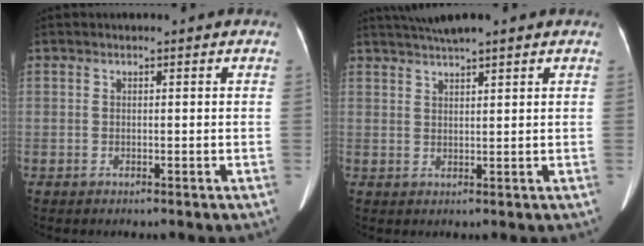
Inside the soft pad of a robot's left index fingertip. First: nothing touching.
{"total": 6.0, "force": [4.9, 0.0, 3.3], "torque": [-0.059, 0.033, 0.086]}